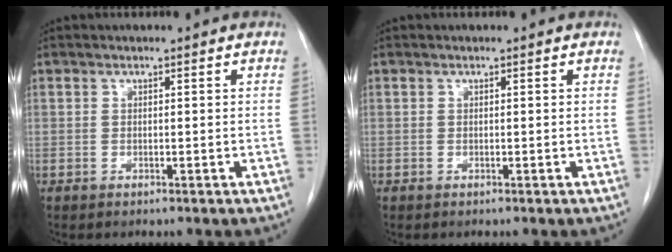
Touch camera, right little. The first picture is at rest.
{"total": 0.0}